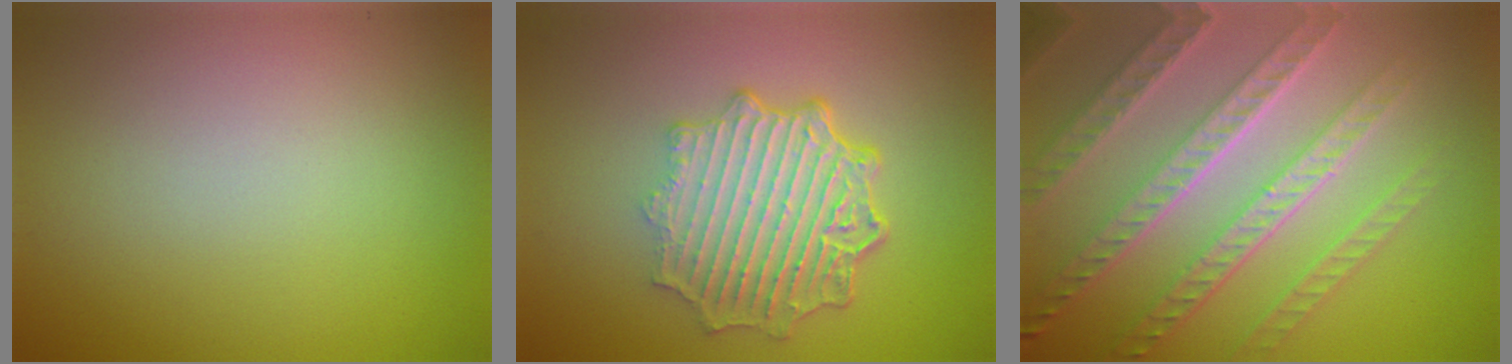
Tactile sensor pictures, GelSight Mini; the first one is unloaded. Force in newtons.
{"total": 7.0, "press": 5.3, "slide": 4.5}
{"total": 8.2, "press": 5.8, "slide": 5.8}